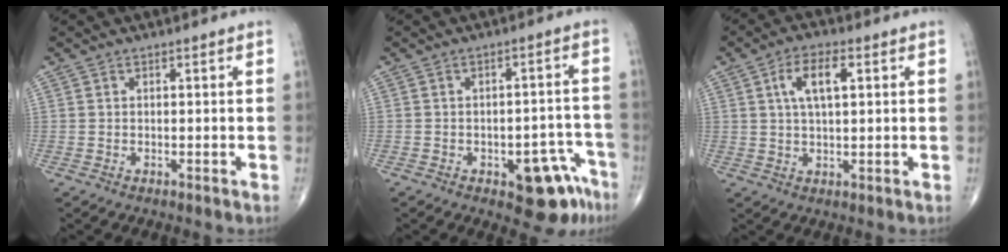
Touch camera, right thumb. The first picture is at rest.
{"total": 9.7, "force": [-5.2, 4.4, 6.9], "torque": [-0.045, 0.040, -0.059]}
{"total": 7.1, "force": [2.2, 3.0, 6.0], "torque": [-0.110, 0.004, 0.039]}